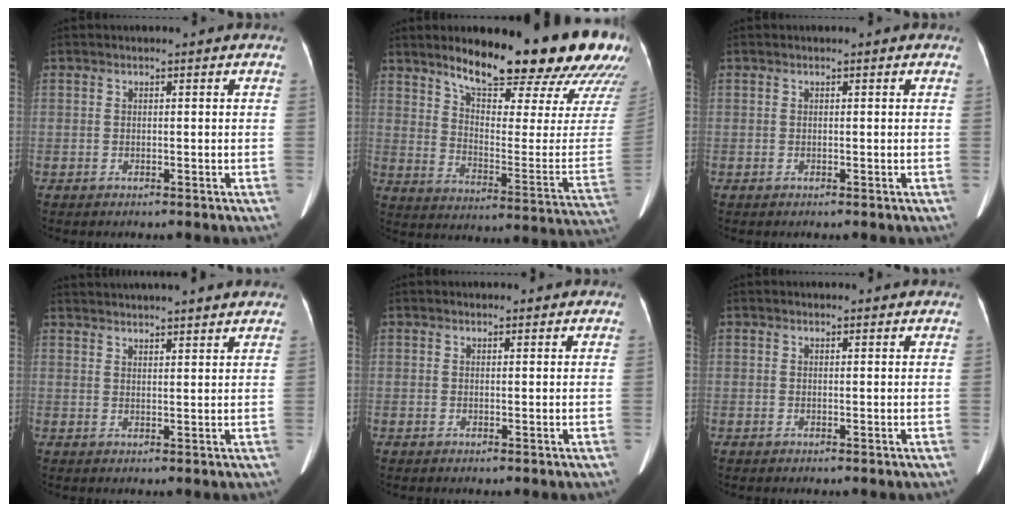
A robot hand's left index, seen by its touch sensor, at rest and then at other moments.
{"total": 25.4, "force": [20.5, 3.7, 14.4], "torque": [-0.202, -0.078, 0.264]}
{"total": 0.0}
{"total": 17.2, "force": [15.8, 1.7, 6.6], "torque": [-0.100, 0.030, 0.211]}
{"total": 2.5, "force": [2.3, 0.7, 0.6], "torque": [-0.006, 0.003, 0.026]}
{"total": 3.7, "force": [3.5, 0.7, 1.1], "torque": [-0.011, 0.005, 0.035]}